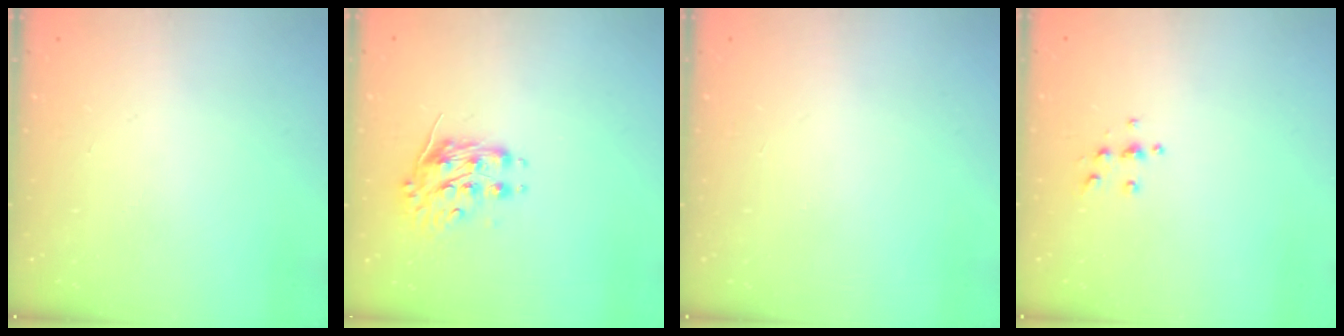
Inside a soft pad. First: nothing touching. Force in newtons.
{"total": 8.2, "press": 8.2, "slide": 0.3}
{"total": 0.0}
{"total": 5.4, "press": 5.4, "slide": 0.5}